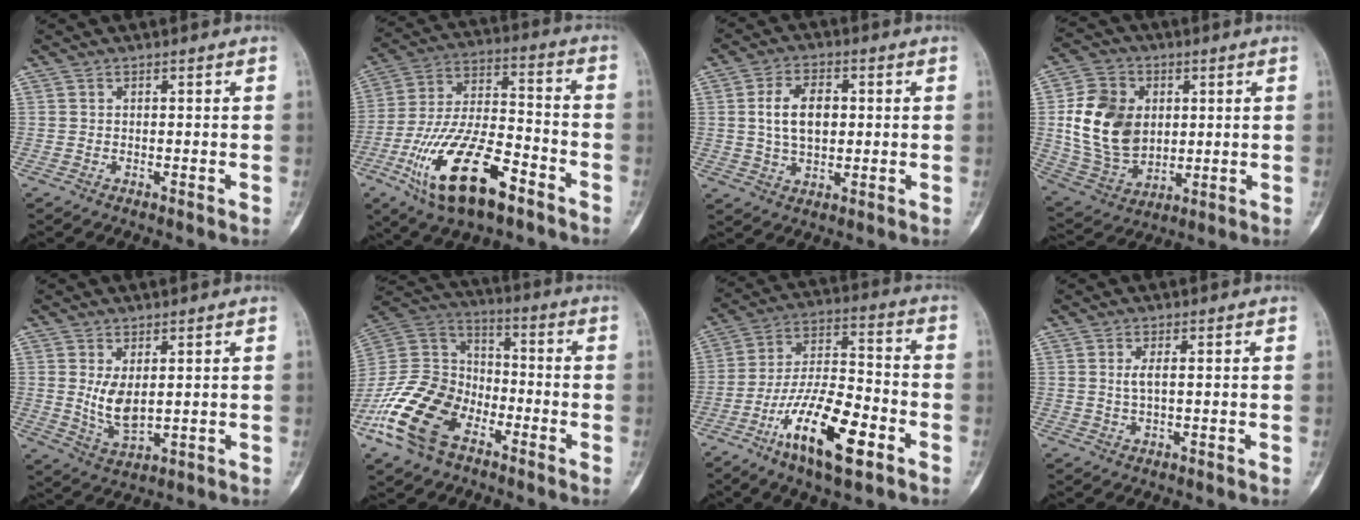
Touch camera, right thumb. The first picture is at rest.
{"total": 20.3, "force": [-10.4, 8.3, 15.3], "torque": [-0.296, 0.054, -0.183]}
{"total": 8.6, "force": [0.9, 5.3, 6.7], "torque": [-0.103, 0.005, 0.017]}
{"total": 16.4, "force": [2.1, 12.3, 10.6], "torque": [-0.168, -0.006, 0.049]}
{"total": 5.9, "force": [1.0, 2.9, 5.0], "torque": [-0.089, -0.017, 0.032]}
{"total": 18.5, "force": [-9.6, 11.5, 10.8], "torque": [-0.209, 0.061, -0.192]}
{"total": 17.3, "force": [-8.5, 5.8, 13.9], "torque": [-0.251, 0.050, -0.148]}
{"total": 2.1, "force": [0.3, 0.6, 2.0], "torque": [-0.047, 0.000, 0.010]}